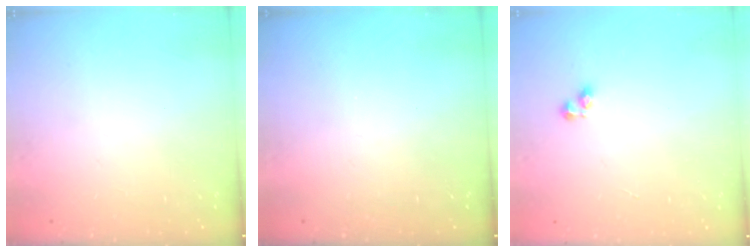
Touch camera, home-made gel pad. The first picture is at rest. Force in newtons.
{"total": 0.0}
{"total": 2.4, "press": 2.3, "slide": 0.6}